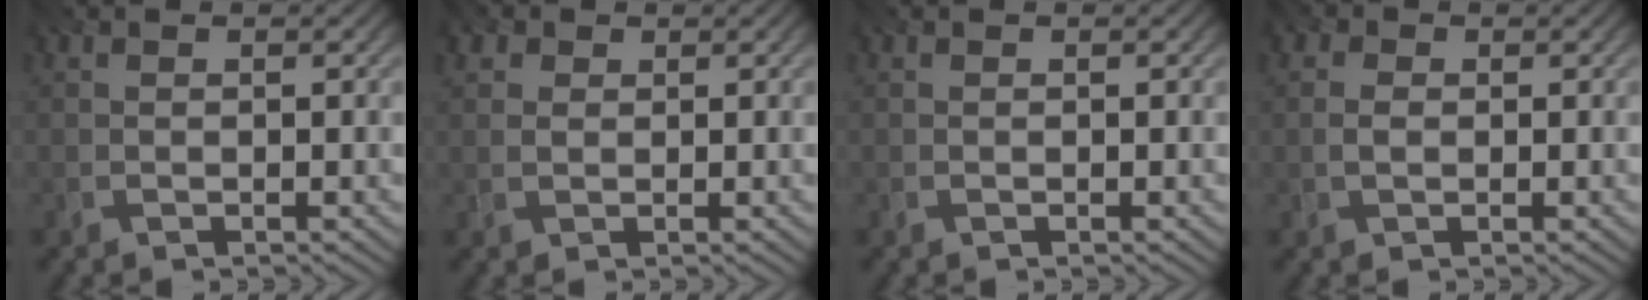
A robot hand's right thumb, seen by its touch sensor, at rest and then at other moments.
{"total": 2.1, "force": [1.0, 1.6, 1.0], "torque": [-0.025, 0.003, 0.018]}
{"total": 0.0}
{"total": 2.4, "force": [0.1, 1.8, 1.6], "torque": [-0.035, 0.004, -0.010]}